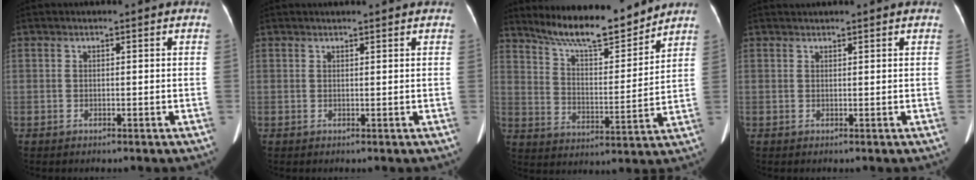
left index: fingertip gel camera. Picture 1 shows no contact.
{"total": 1.9, "force": [1.7, 0.2, 0.7], "torque": [-0.010, 0.016, 0.024]}
{"total": 12.4, "force": [11.5, 1.2, 4.6], "torque": [-0.081, -0.006, 0.195]}
{"total": 1.3, "force": [1.2, 0.0, 0.3], "torque": [-0.005, 0.023, 0.026]}